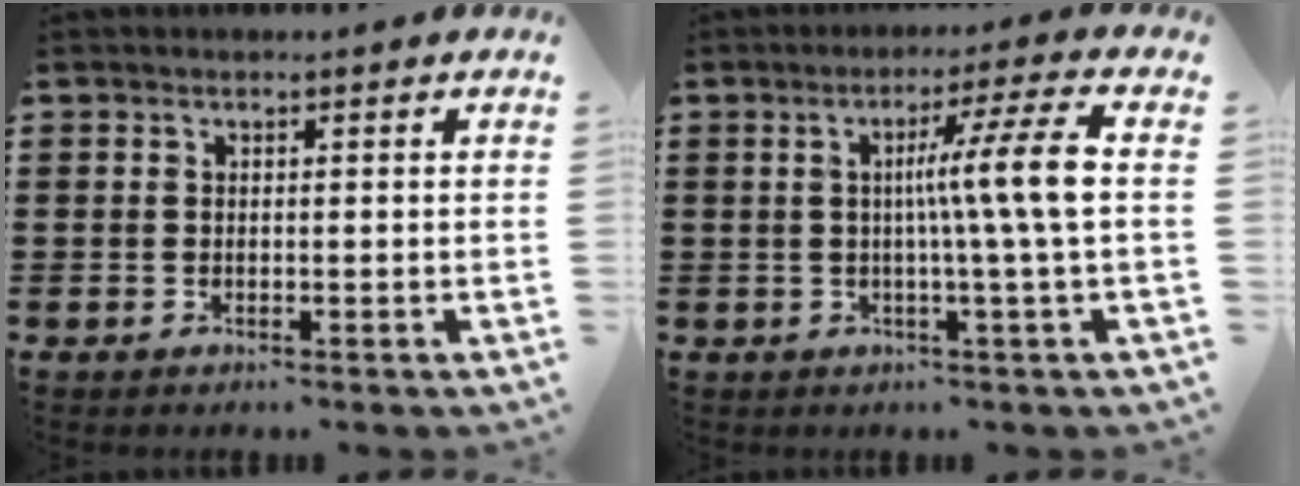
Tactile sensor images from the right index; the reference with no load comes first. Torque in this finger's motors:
{"motor_torque": [1.45, -0.14, 0.33, 0.17]}